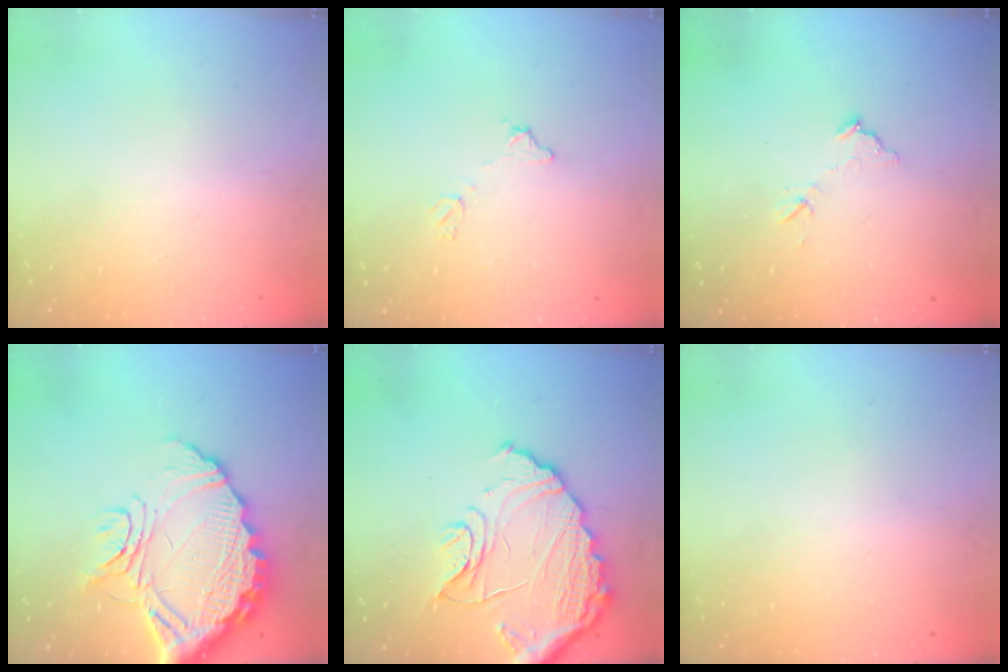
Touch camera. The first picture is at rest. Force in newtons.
{"total": 7.0, "press": 7.0, "slide": 0.3}
{"total": 7.0, "press": 7.0, "slide": 0.3}
{"total": 19.6, "press": 19.5, "slide": 1.7}
{"total": 16.2, "press": 16.1, "slide": 1.4}
{"total": 0.0}